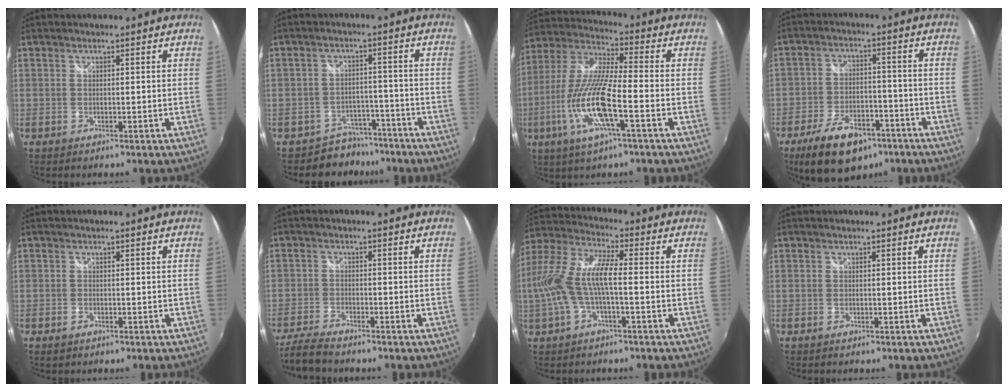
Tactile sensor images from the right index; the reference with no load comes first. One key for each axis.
{"total": 6.9, "fx": -5.6, "fy": 4.0, "fz": -0.2, "tx": -0.001, "ty": 0.024, "tz": -0.081}
{"total": 15.9, "fx": -5.6, "fy": 2.3, "fz": 14.6, "tx": -0.307, "ty": -0.016, "tz": -0.112}
{"total": 14.4, "fx": -9.1, "fy": 7.7, "fz": 8.1, "tx": -0.174, "ty": -0.004, "tz": -0.142}
{"total": 0.9, "fx": -0.5, "fy": 0.7, "fz": 0.3, "tx": -0.006, "ty": -0.002, "tz": -0.006}
{"total": 6.5, "fx": -5.8, "fy": 1.2, "fz": 2.7, "tx": -0.080, "ty": -0.022, "tz": -0.111}
{"total": 12.7, "fx": -1.8, "fy": 3.1, "fz": 12.2, "tx": -0.238, "ty": 0.001, "tz": -0.034}
{"total": 0.0}